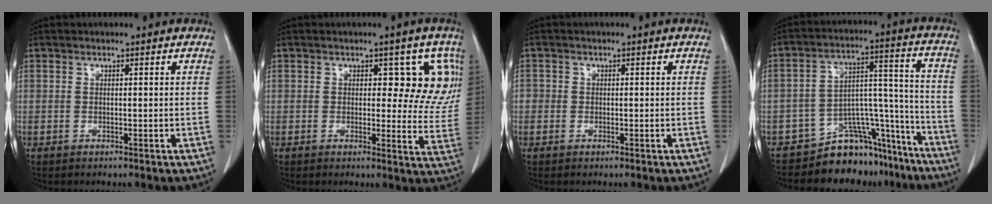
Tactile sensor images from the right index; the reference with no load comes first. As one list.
[{"total": 7.8, "force": [3.1, 4.5, 5.6], "torque": [-0.030, 0.007, 0.029]}, {"total": 1.3, "force": [-0.3, 1.2, 0.2], "torque": [0.007, 0.006, -0.008]}, {"total": 12.5, "force": [-11.1, 5.1, 2.8], "torque": [-0.011, 0.081, -0.173]}]